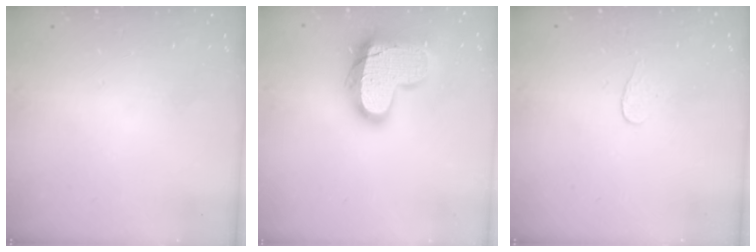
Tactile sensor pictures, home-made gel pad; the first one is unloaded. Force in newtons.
{"total": 17.1, "press": 17.0, "slide": 1.2}
{"total": 2.7, "press": 2.7, "slide": 0.3}